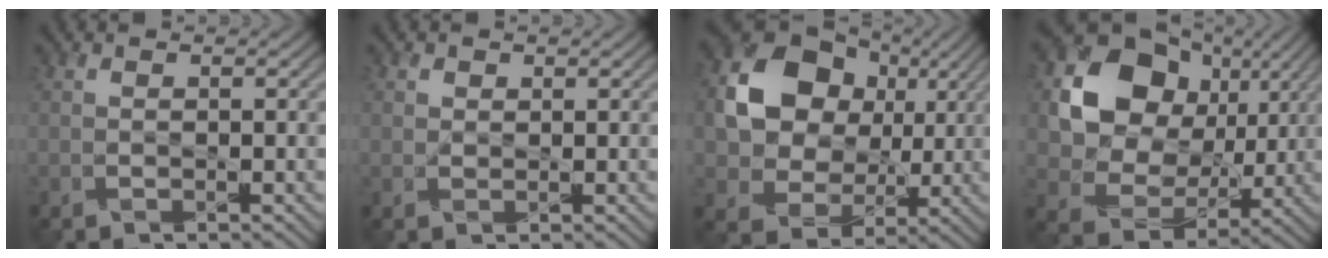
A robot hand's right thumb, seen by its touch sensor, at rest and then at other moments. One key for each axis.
{"total": 1.0, "fx": 0.7, "fy": 0.7, "fz": 0.2, "tx": -0.003, "ty": -0.003, "tz": 0.013}
{"total": 13.8, "fx": 3.2, "fy": 11.0, "fz": 7.7, "tx": -0.170, "ty": 0.008, "tz": 0.048}
{"total": 14.5, "fx": 4.2, "fy": 11.5, "fz": 7.7, "tx": -0.172, "ty": 0.003, "tz": 0.074}